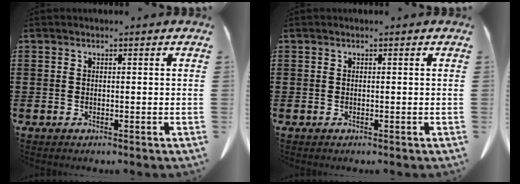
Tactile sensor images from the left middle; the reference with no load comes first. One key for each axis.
{"total": 0.0}